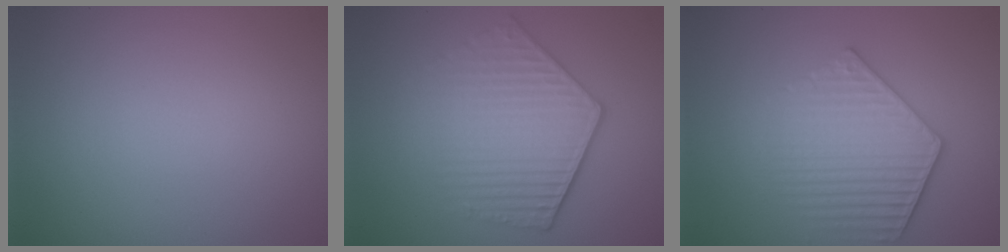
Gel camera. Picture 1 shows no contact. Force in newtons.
{"total": 5.7, "press": 4.2, "slide": 3.8}
{"total": 4.3, "press": 3.9, "slide": 1.8}